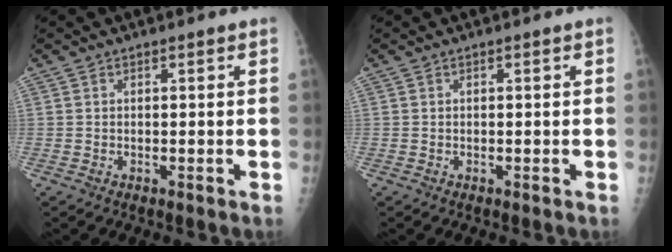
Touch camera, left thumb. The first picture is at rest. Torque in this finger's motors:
{"motor_torque": [0.00, 0.00, -0.04, -0.04, 0.00]}